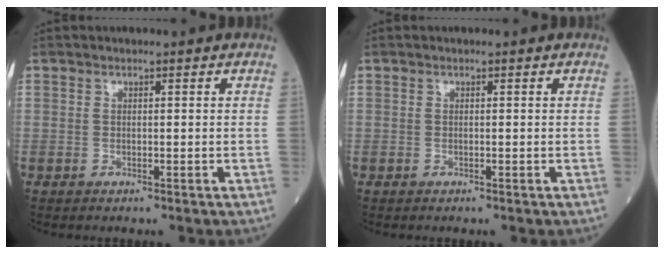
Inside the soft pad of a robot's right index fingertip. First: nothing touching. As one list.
[{"total": 0.0}]